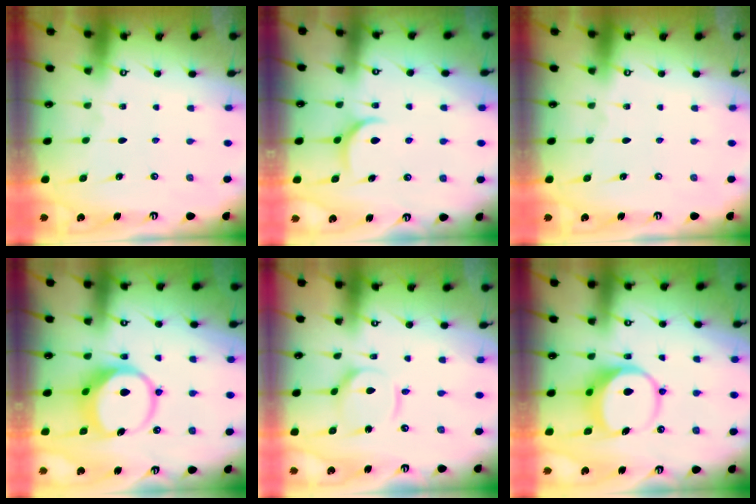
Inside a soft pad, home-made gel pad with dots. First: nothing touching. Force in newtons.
{"total": 6.9, "press": 6.9, "slide": 0.8}
{"total": 0.0}
{"total": 9.4, "press": 9.3, "slide": 1.2}
{"total": 6.6, "press": 6.6, "slide": 0.6}
{"total": 8.2, "press": 8.1, "slide": 1.1}